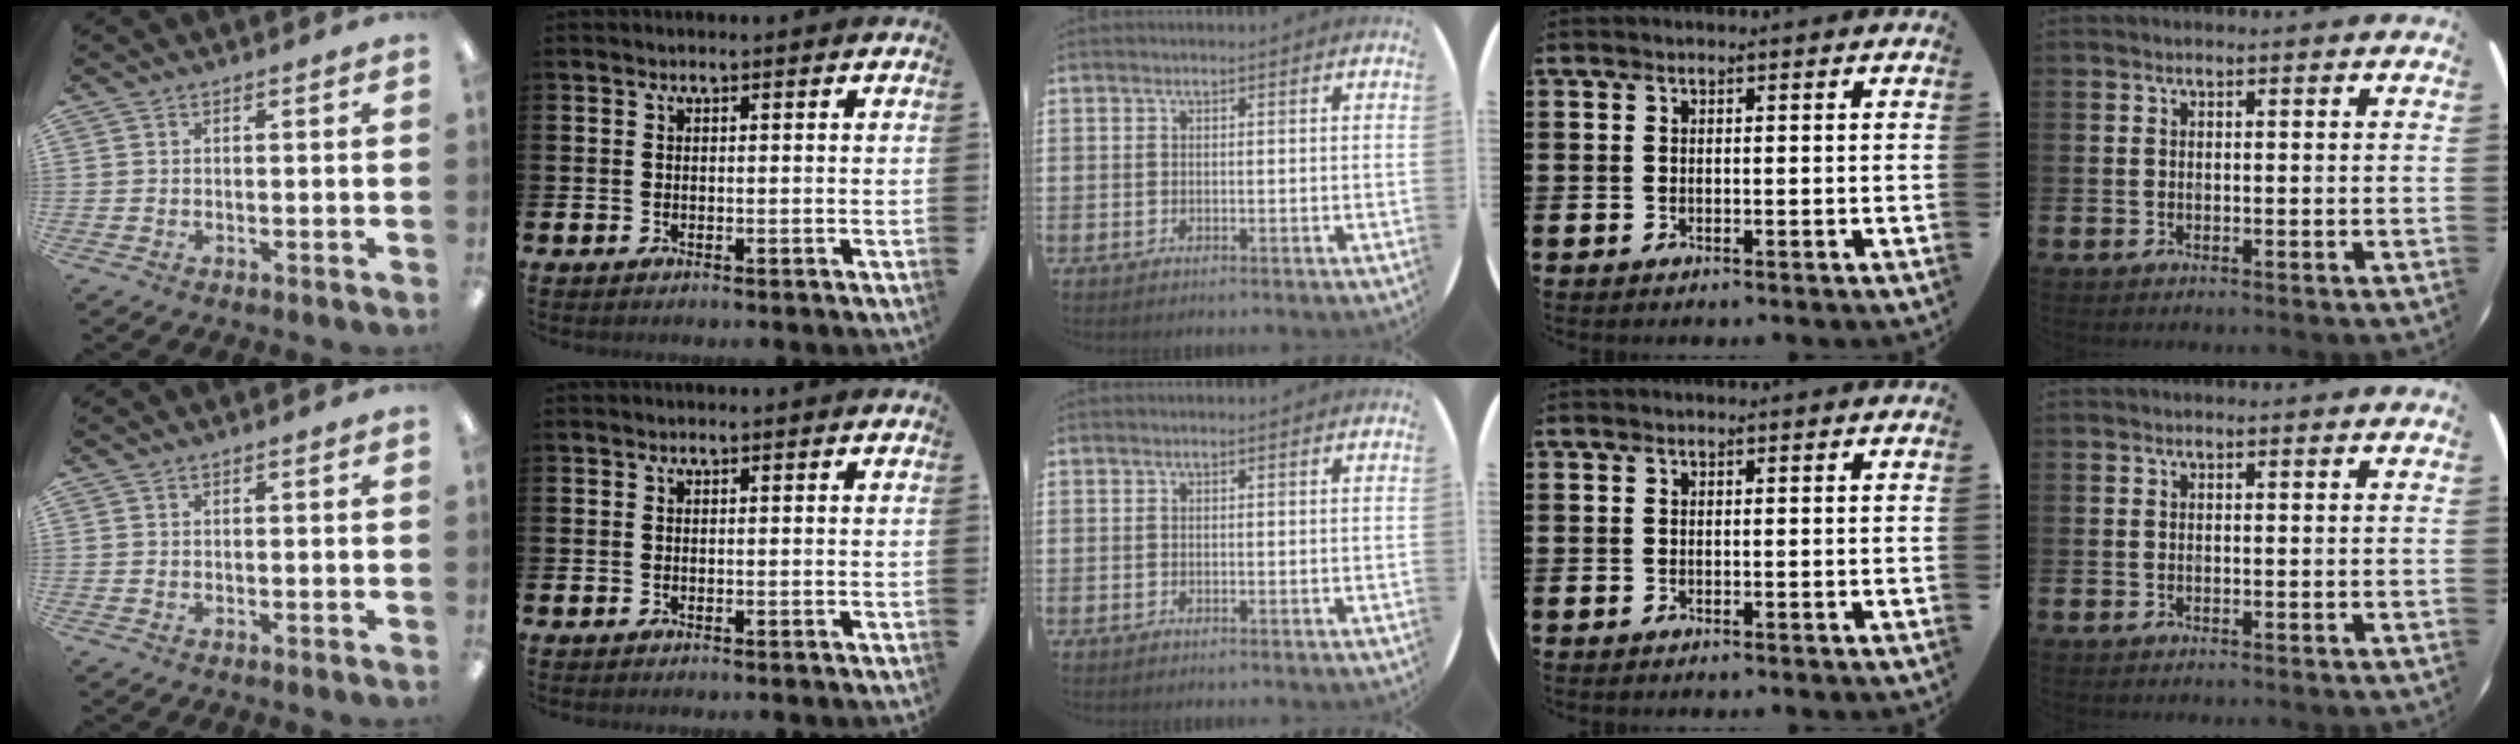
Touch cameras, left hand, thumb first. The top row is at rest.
{}